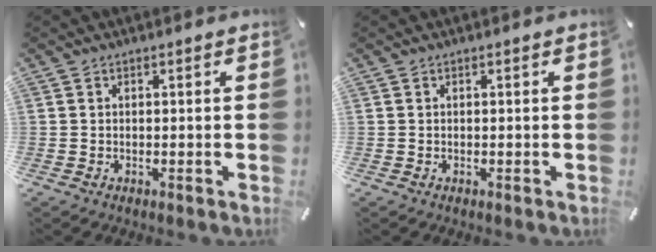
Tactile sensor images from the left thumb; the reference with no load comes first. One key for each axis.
{"total": 0.0}